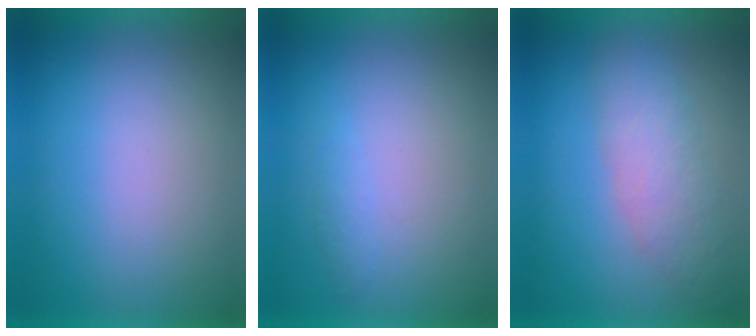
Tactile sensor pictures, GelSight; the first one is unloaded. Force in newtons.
{"total": 1.3}
{"total": 3.7}